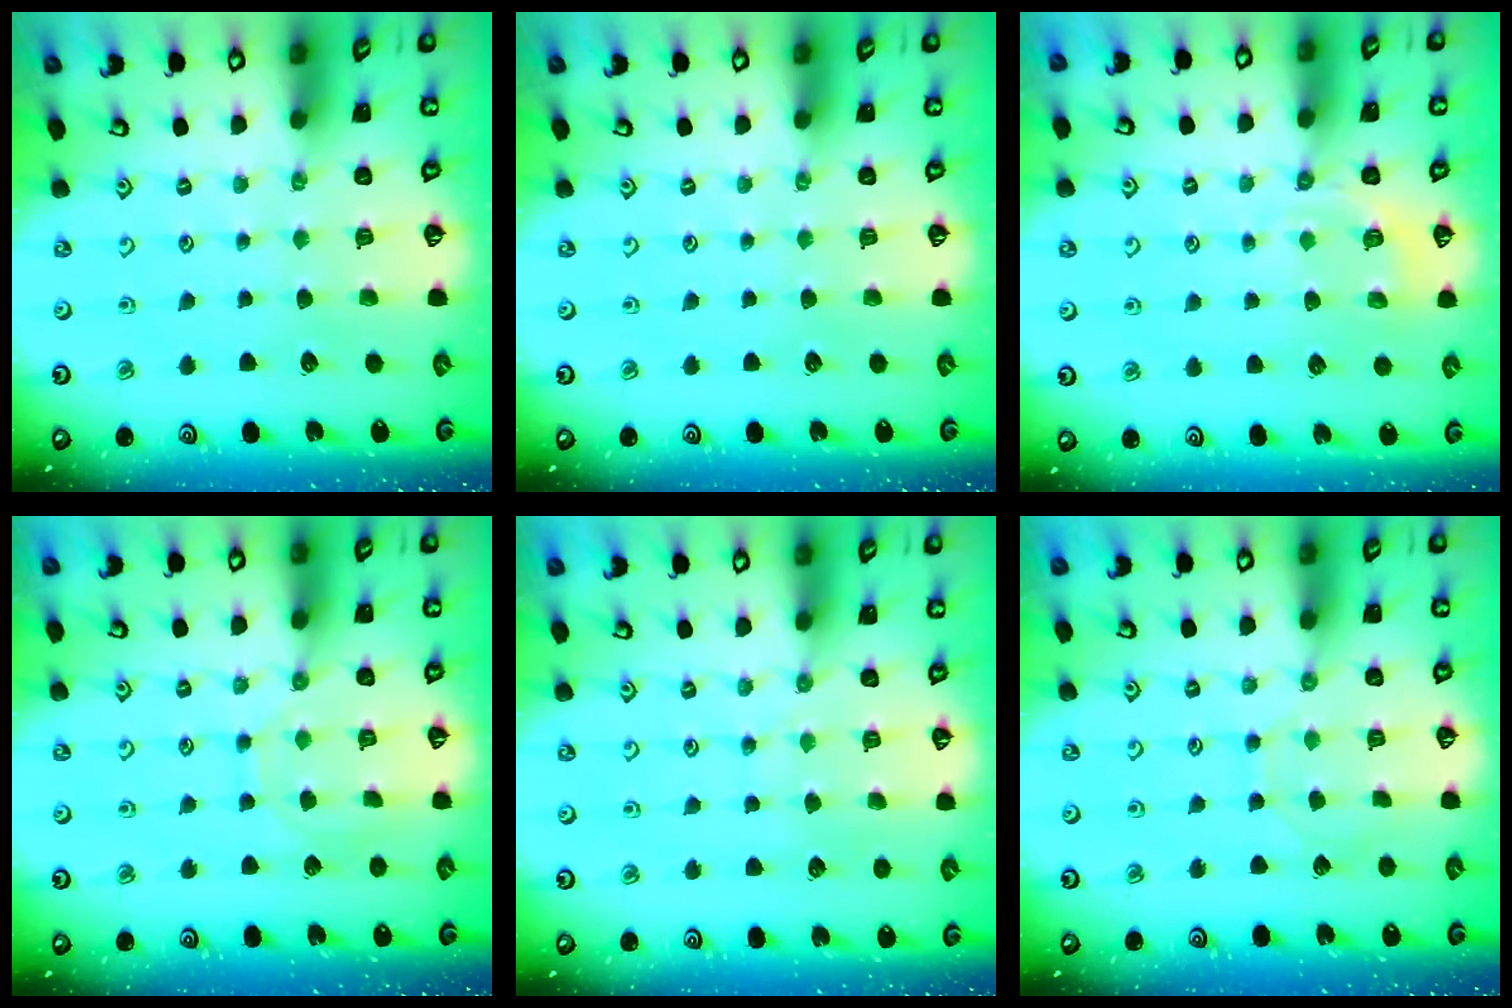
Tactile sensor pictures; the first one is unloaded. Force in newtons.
{"total": 0.0}
{"total": 5.0, "press": 4.7, "slide": 1.8}
{"total": 8.9, "press": 8.9, "slide": 0.6}
{"total": 4.6, "press": 4.6, "slide": 0.5}
{"total": 5.6, "press": 5.5, "slide": 0.6}